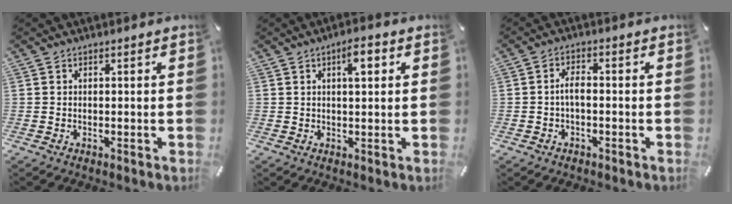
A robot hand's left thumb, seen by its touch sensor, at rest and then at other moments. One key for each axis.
{"total": 4.5, "fx": 1.7, "fy": 1.7, "fz": 3.9, "tx": -0.058, "ty": -0.001, "tz": 0.021}
{"total": 3.6, "fx": -0.9, "fy": 2.0, "fz": 2.9, "tx": -0.061, "ty": 0.007, "tz": -0.020}